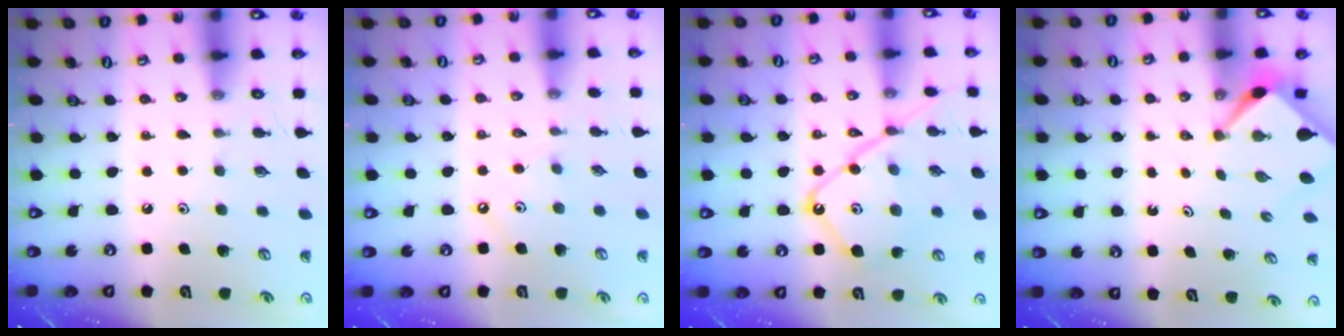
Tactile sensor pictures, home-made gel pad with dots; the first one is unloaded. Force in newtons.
{"total": 1.8, "press": 1.8, "slide": 0.3}
{"total": 16.0, "press": 15.9, "slide": 1.6}
{"total": 2.6, "press": 2.6, "slide": 0.4}